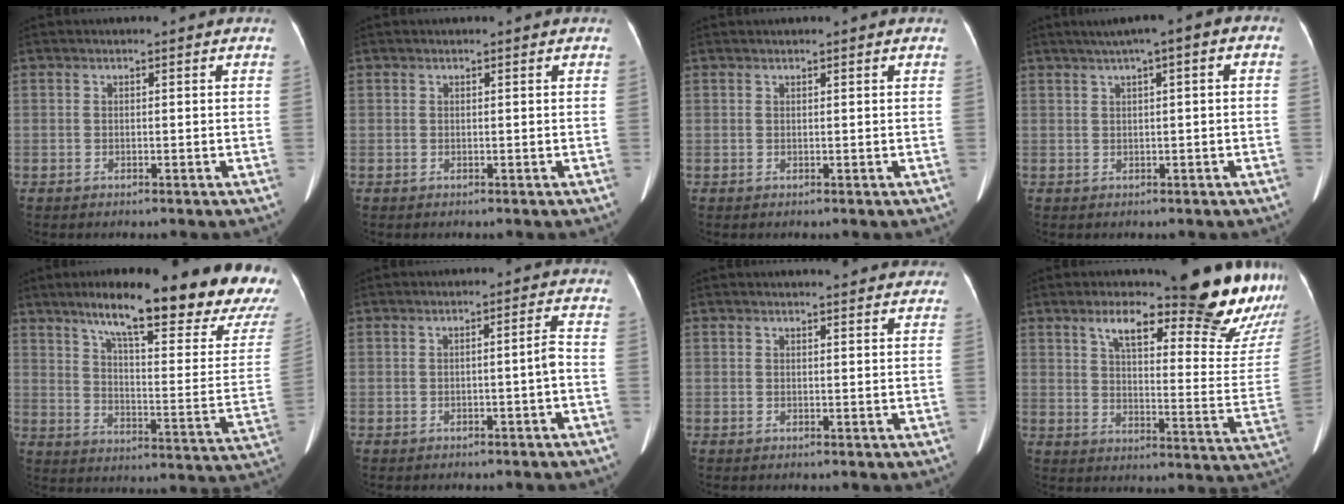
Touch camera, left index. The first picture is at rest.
{"total": 0.0}
{"total": 0.9, "force": [0.8, -0.1, 0.4], "torque": [-0.009, 0.014, 0.018]}
{"total": 5.1, "force": [2.0, 1.1, 4.5], "torque": [-0.067, 0.029, 0.023]}
{"total": 26.3, "force": [19.7, 3.3, 17.0], "torque": [-0.230, -0.031, 0.259]}
{"total": 2.1, "force": [-0.7, -0.3, 1.9], "torque": [-0.026, 0.004, -0.012]}
{"total": 8.0, "force": [7.4, 1.6, 2.7], "torque": [-0.022, 0.005, 0.071]}
{"total": 23.4, "force": [18.4, 3.5, 14.1], "torque": [-0.184, -0.053, 0.232]}